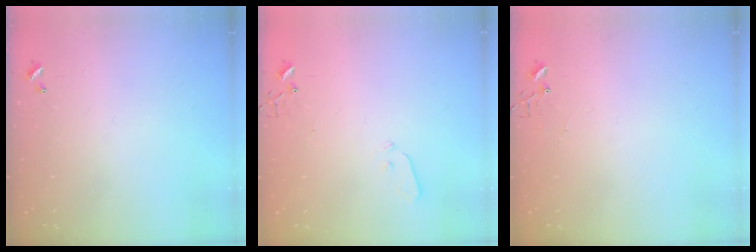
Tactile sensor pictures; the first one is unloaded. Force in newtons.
{"total": 3.6, "press": 3.6, "slide": 0.5}
{"total": 5.0, "press": 5.0, "slide": 0.4}